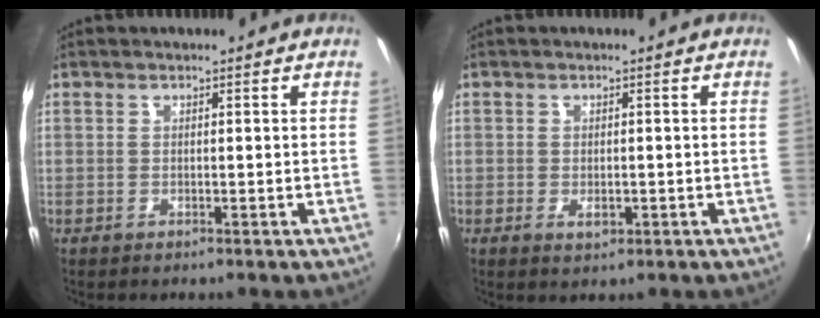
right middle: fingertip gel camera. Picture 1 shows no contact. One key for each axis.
{"total": 2.0, "fx": -0.6, "fy": 1.1, "fz": 1.5, "tx": -0.024, "ty": -0.003, "tz": -0.007}